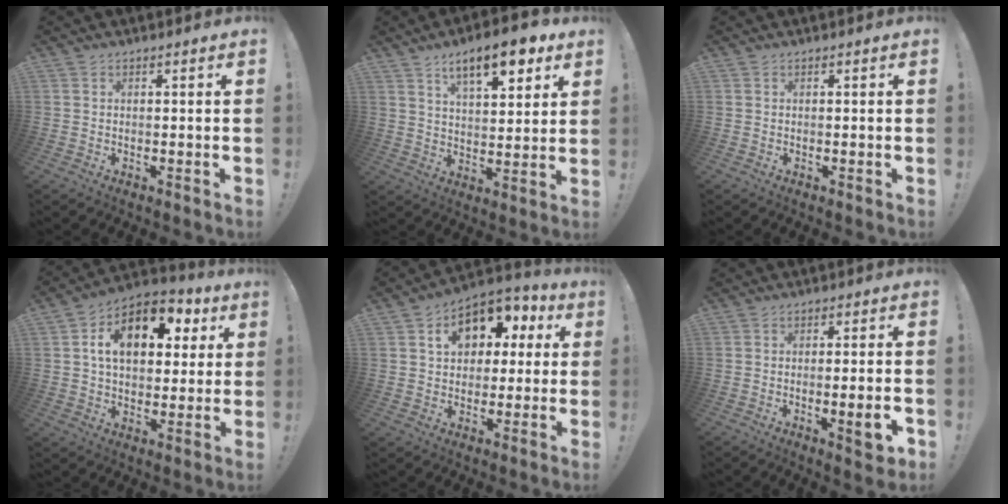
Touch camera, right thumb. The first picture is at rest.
{"total": 13.1, "force": [7.7, 4.4, 9.7], "torque": [-0.143, -0.035, 0.124]}
{"total": 0.0}
{"total": 15.9, "force": [5.3, 10.1, 11.0], "torque": [-0.175, -0.008, 0.094]}
{"total": 12.9, "force": [4.8, 9.2, 7.7], "torque": [-0.117, -0.014, 0.088]}
{"total": 7.1, "force": [-2.3, 0.9, 6.7], "torque": [-0.082, -0.002, -0.035]}